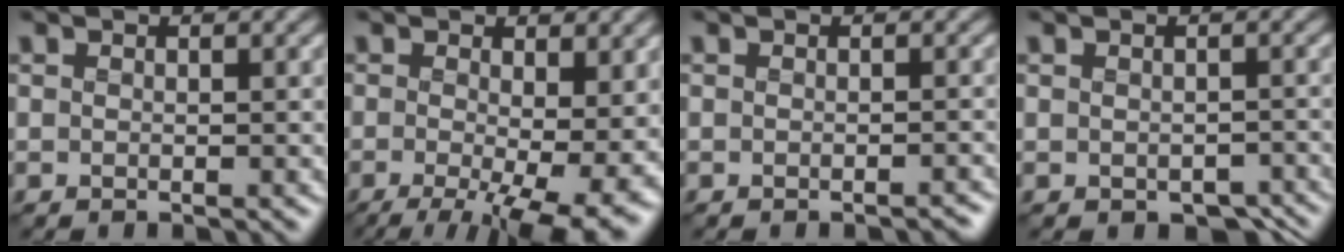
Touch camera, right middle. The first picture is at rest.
{"total": 10.2, "force": [-2.2, 3.1, 9.4], "torque": [-0.129, -0.018, -0.022]}
{"total": 1.0, "force": [-0.9, 0.2, 0.4], "torque": [-0.001, -0.005, -0.017]}
{"total": 3.1, "force": [-1.8, 1.8, 1.8], "torque": [-0.017, -0.018, -0.016]}